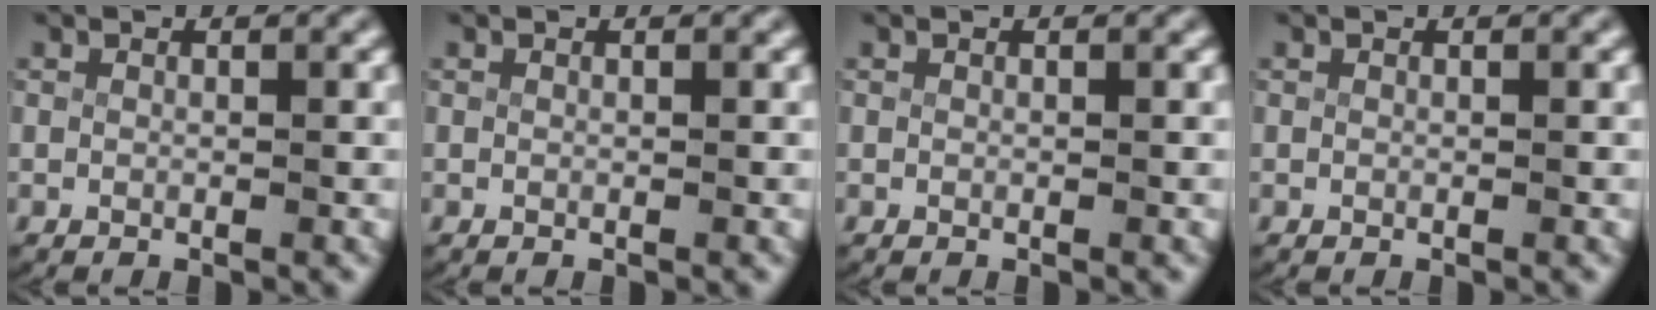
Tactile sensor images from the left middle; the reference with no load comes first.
{"total": 0.0}
{"total": 0.0}
{"total": 0.0}